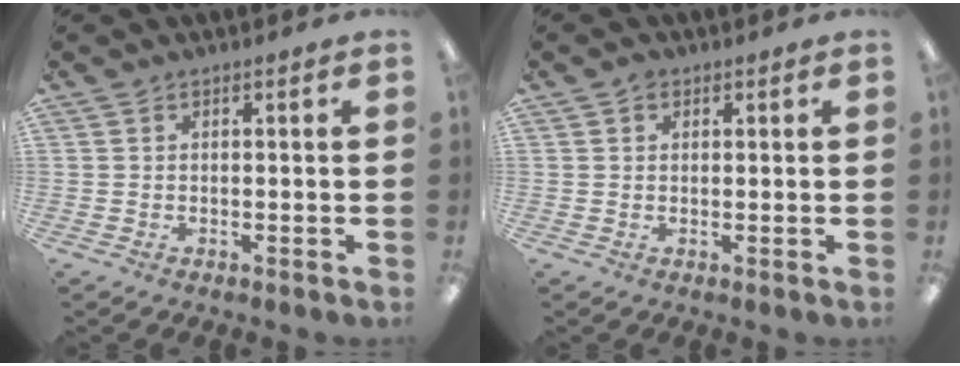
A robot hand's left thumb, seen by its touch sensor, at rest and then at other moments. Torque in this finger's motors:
{"motor_torque": [0.04, 0.05, 0.19, 0.46, -0.05]}